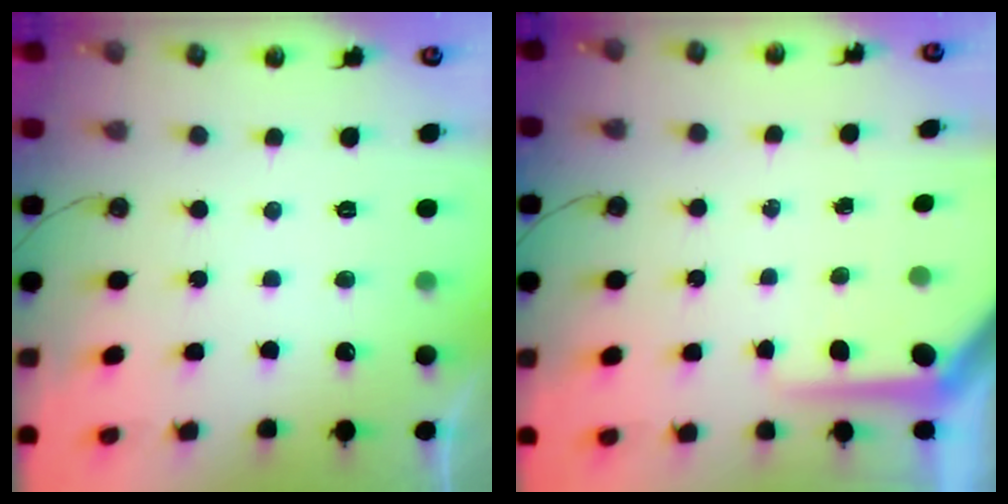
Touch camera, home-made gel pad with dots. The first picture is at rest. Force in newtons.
{"total": 6.7, "press": 6.7, "slide": 0.8}